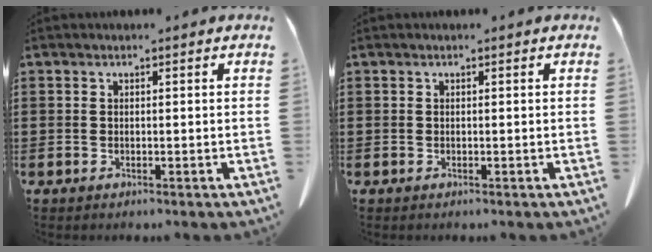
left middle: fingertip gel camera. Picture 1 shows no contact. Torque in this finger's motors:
{"motor_torque": [0.00, 0.00, 0.00, 0.00]}